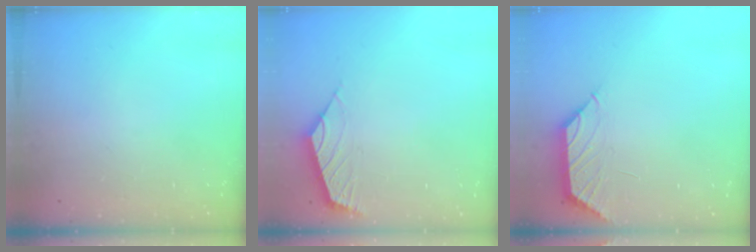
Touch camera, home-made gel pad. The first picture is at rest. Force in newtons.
{"total": 2.4, "press": 2.3, "slide": 0.6}
{"total": 1.5, "press": 1.3, "slide": 0.6}